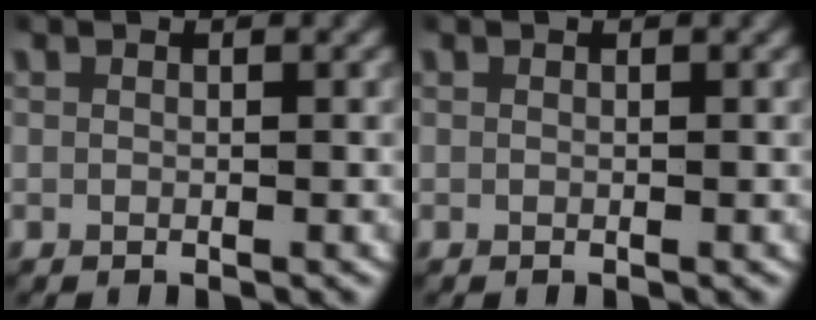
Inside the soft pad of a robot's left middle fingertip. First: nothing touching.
{"total": 0.0}